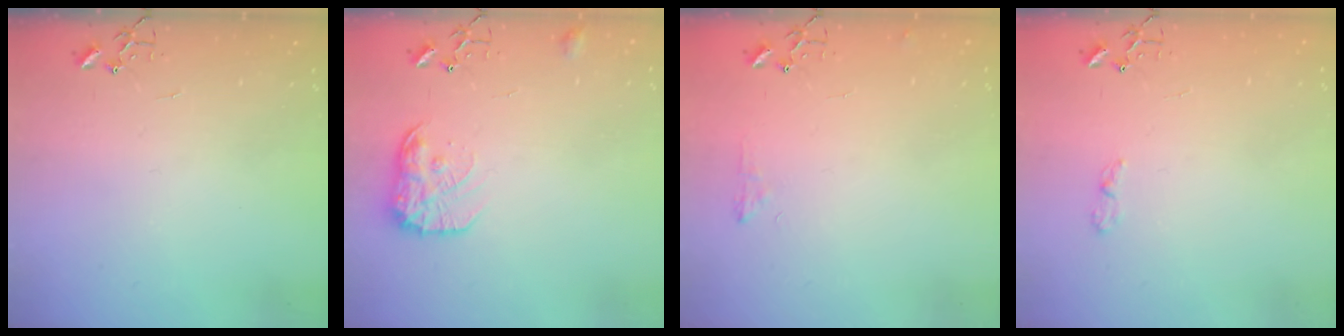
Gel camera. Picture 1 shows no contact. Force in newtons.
{"total": 13.2, "press": 13.2, "slide": 0.8}
{"total": 5.7, "press": 5.7, "slide": 0.8}
{"total": 4.8, "press": 4.8, "slide": 0.5}